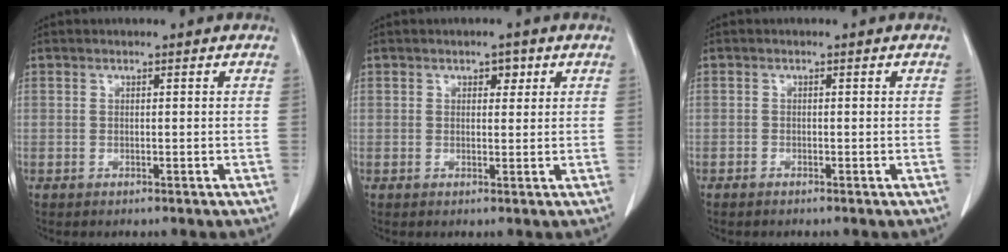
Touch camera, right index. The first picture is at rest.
{"total": 2.5, "force": [1.1, 1.6, 1.5], "torque": [-0.029, 0.011, 0.020]}
{"total": 0.8, "force": [-0.5, 0.5, 0.4], "torque": [-0.009, 0.000, -0.008]}